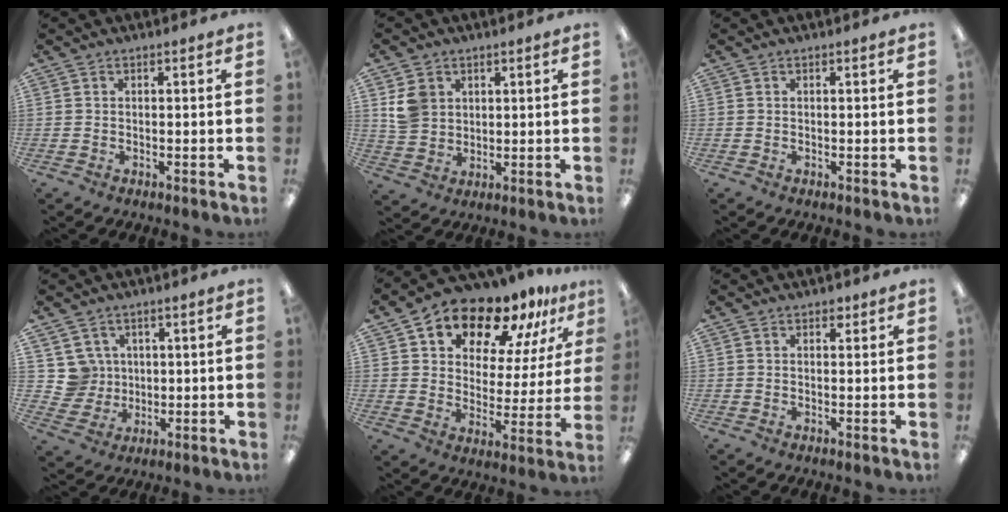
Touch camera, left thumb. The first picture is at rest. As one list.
[{"total": 6.9, "force": [2.8, 5.9, 2.1], "torque": [-0.034, 0.005, 0.053]}, {"total": 0.0}, {"total": 6.9, "force": [2.6, 6.3, 0.0], "torque": [-0.008, -0.003, 0.053]}, {"total": 15.2, "force": [11.9, 7.1, 6.1], "torque": [-0.113, -0.082, 0.207]}, {"total": 1.5, "force": [0.9, 1.0, 0.6], "torque": [0.004, -0.005, 0.013]}]